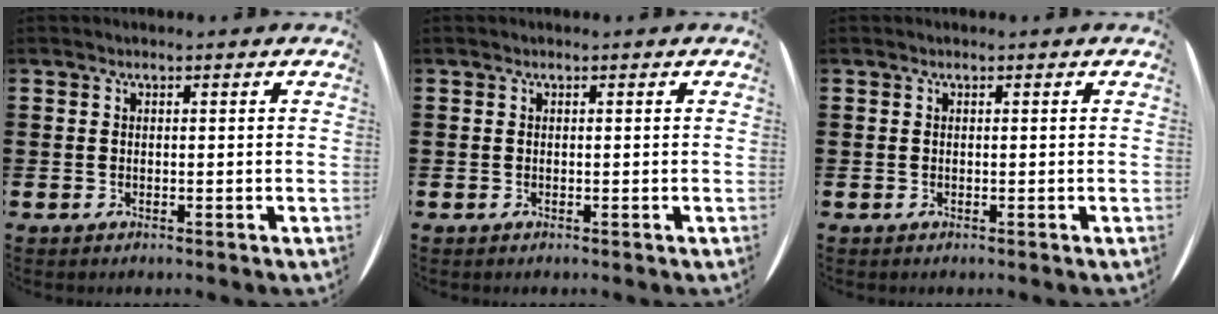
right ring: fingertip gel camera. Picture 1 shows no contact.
{"total": 0.0}
{"total": 0.0}